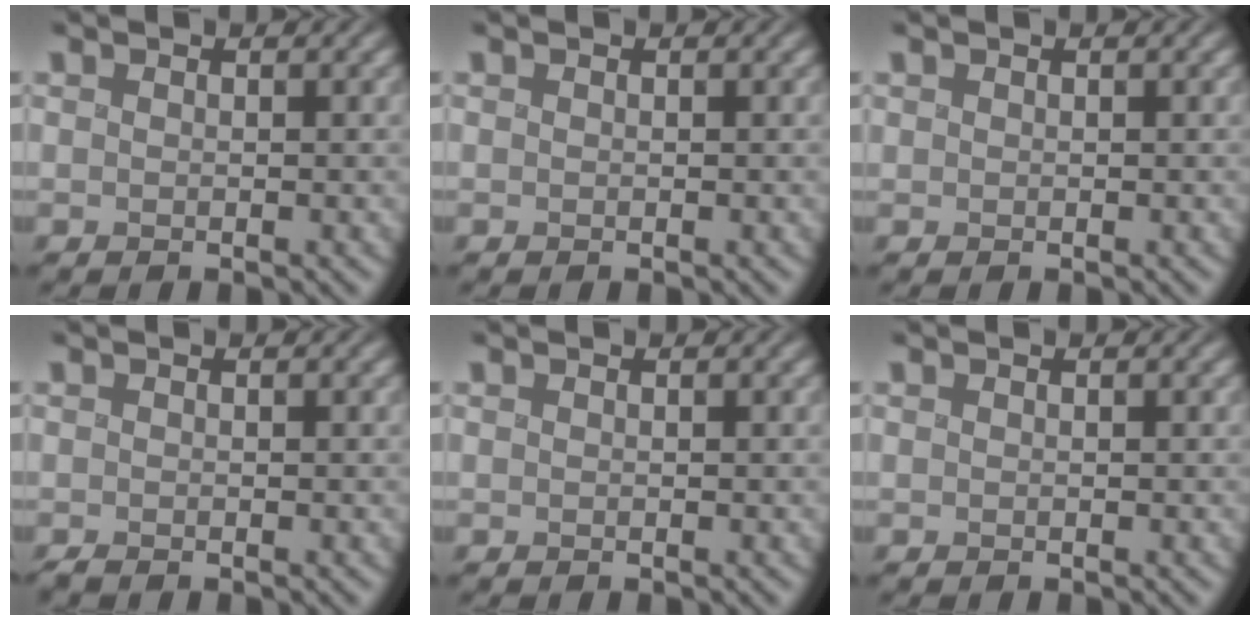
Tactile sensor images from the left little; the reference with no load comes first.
{"total": 0.0}
{"total": 0.0}
{"total": 0.0}
{"total": 0.0}
{"total": 0.0}